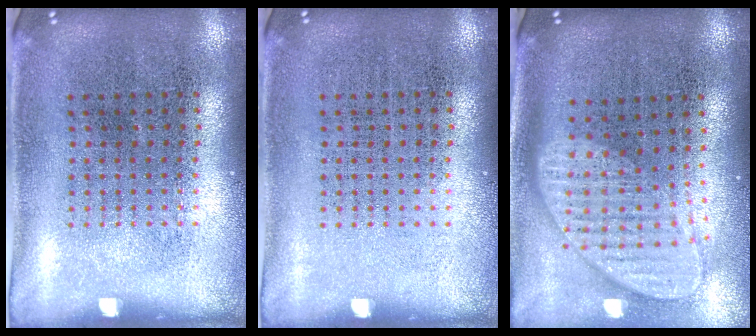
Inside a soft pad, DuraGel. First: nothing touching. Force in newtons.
{"total": 0.0}
{"total": 2.0, "press": 1.6, "slide": 1.3}